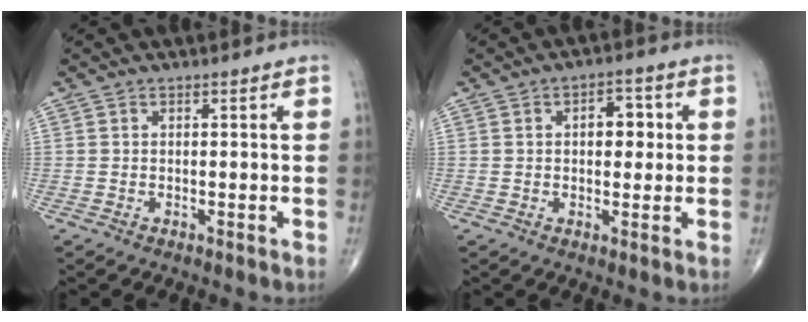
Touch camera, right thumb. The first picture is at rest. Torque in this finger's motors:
{"motor_torque": [0.20, 1.32, 0.63, 0.15, 0.00]}